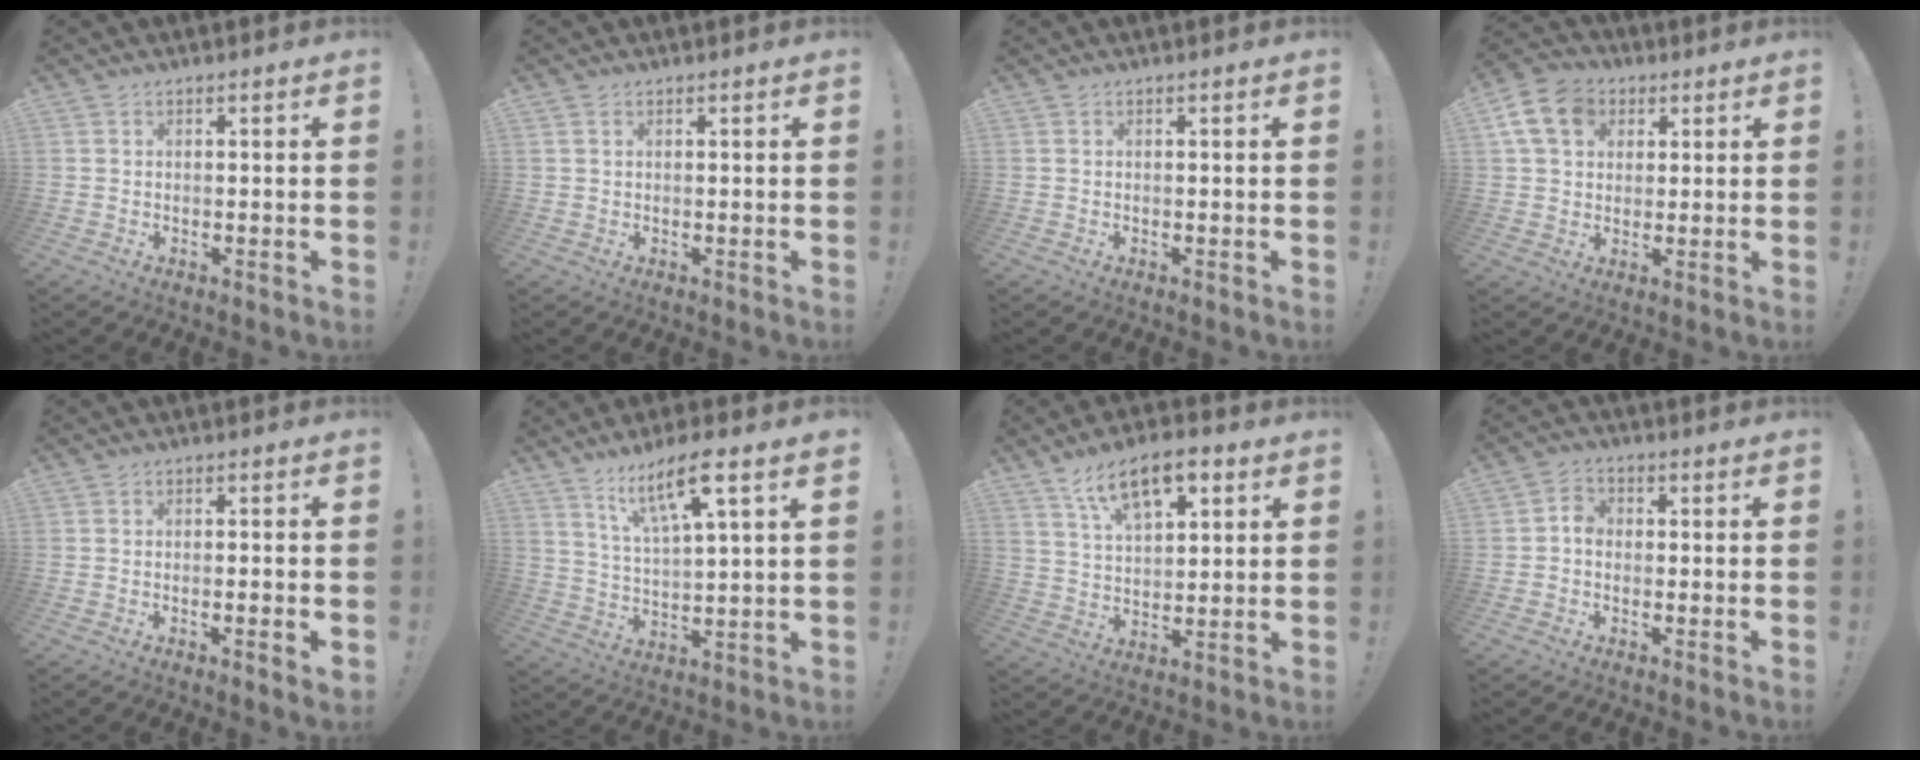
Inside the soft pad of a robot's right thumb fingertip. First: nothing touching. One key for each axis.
{"total": 1.0, "fx": 0.6, "fy": 0.6, "fz": 0.6, "tx": -0.009, "ty": 0.000, "tz": 0.010}
{"total": 0.0}
{"total": 13.2, "fx": 4.6, "fy": 10.2, "fz": 7.0, "tx": -0.118, "ty": -0.008, "tz": 0.094}
{"total": 2.2, "fx": -0.8, "fy": -0.1, "fz": 2.0, "tx": -0.030, "ty": -0.003, "tz": -0.011}
{"total": 12.5, "fx": 7.6, "fy": 2.0, "fz": 9.8, "tx": -0.161, "ty": -0.035, "tz": 0.119}
{"total": 12.6, "fx": 7.0, "fy": 5.9, "fz": 8.7, "tx": -0.139, "ty": -0.020, "tz": 0.123}
{"total": 3.9, "fx": -1.2, "fy": 2.9, "fz": 2.2, "tx": -0.033, "ty": 0.015, "tz": -0.022}